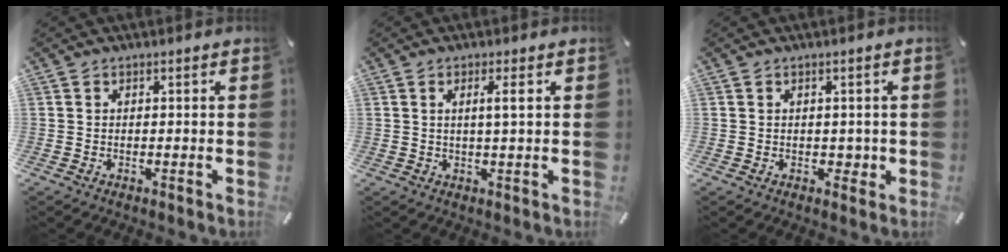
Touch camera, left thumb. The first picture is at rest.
{"total": 3.6, "force": [0.9, 0.1, 3.4], "torque": [-0.069, -0.002, 0.012]}
{"total": 1.9, "force": [0.0, 1.6, 1.0], "torque": [-0.001, -0.002, -0.003]}